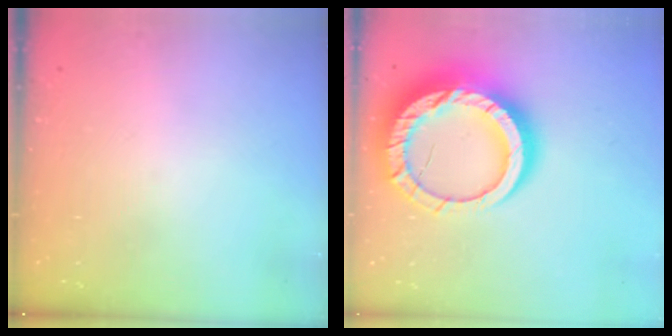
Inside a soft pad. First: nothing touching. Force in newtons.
{"total": 25.6, "press": 25.5, "slide": 2.2}